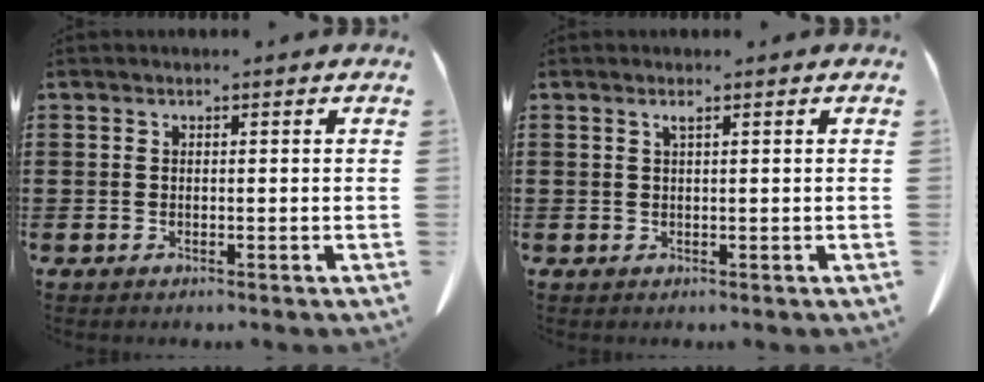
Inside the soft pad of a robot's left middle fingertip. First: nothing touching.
{"total": 0.9, "force": [0.5, 0.1, 0.8], "torque": [-0.016, 0.001, 0.009]}